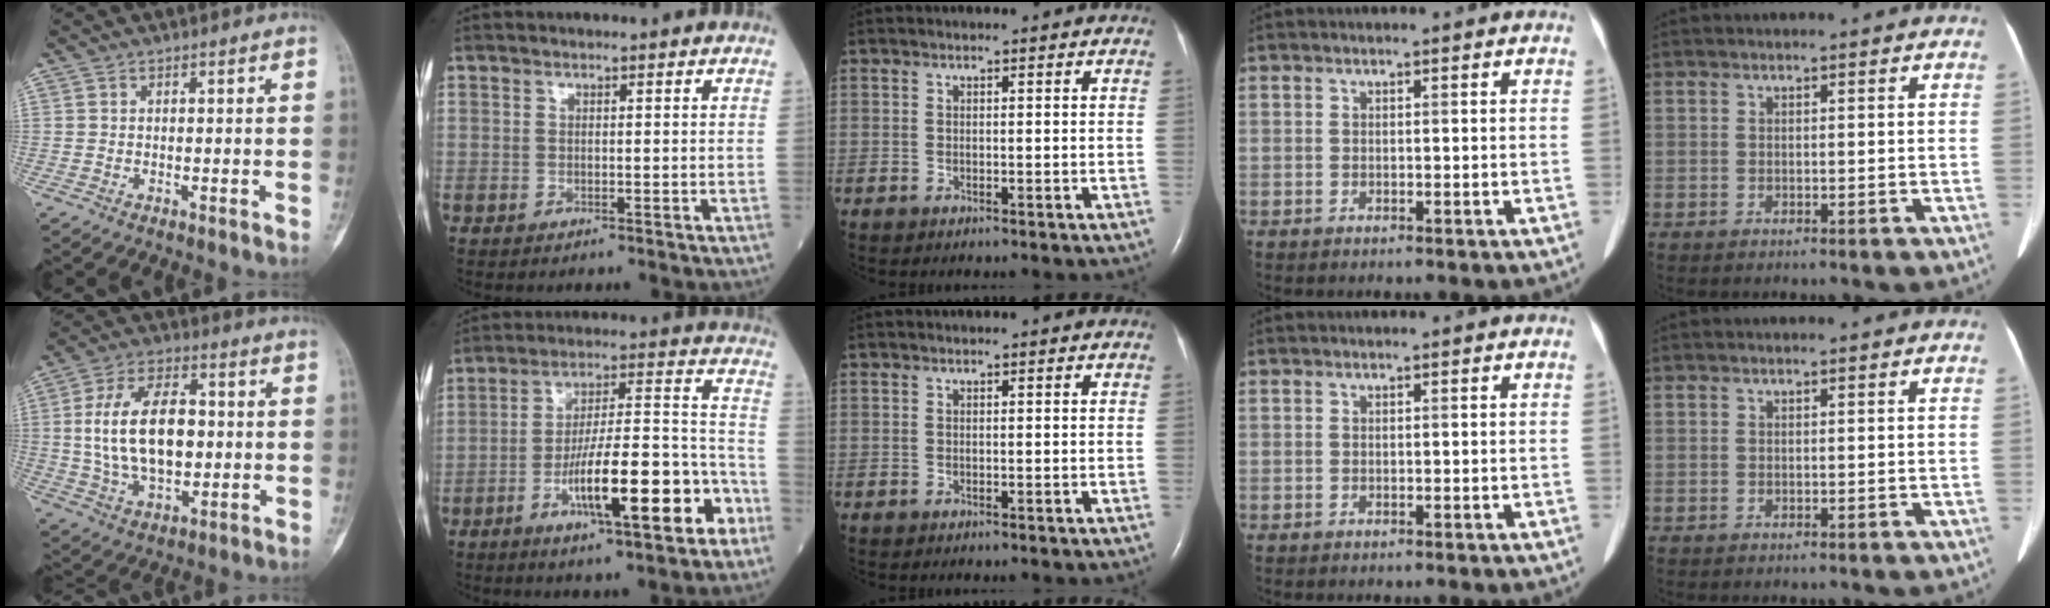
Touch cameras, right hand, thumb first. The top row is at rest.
{"thumb": {"total": 16.7, "force": [0.8, 9.6, 13.6], "torque": [-0.228, 0.013, 0.017]}, "index": {"total": 17.1, "force": [-7.8, 3.1, 15.0], "torque": [-0.245, 0.015, -0.116]}}